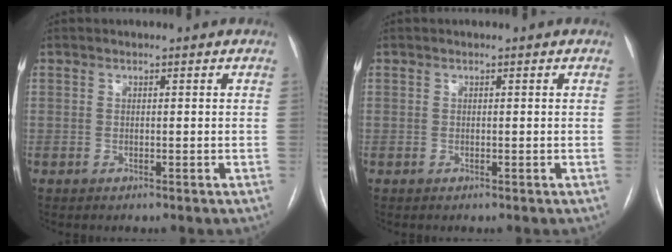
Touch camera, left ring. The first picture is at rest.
{"total": 0.0}